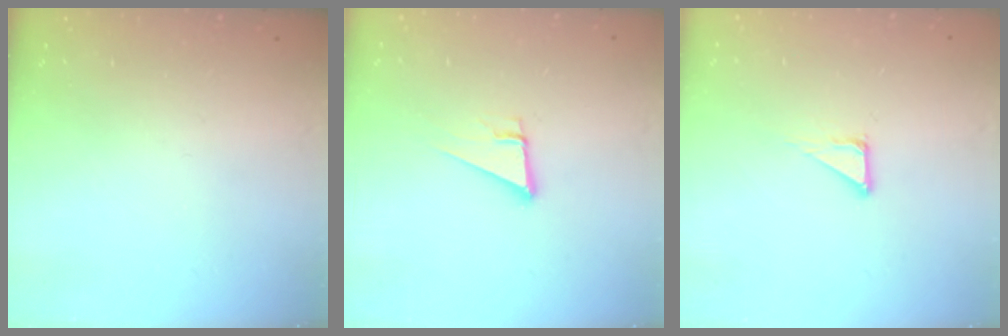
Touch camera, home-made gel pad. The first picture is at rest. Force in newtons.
{"total": 6.8, "press": 6.3, "slide": 2.5}
{"total": 4.4, "press": 4.4, "slide": 0.1}